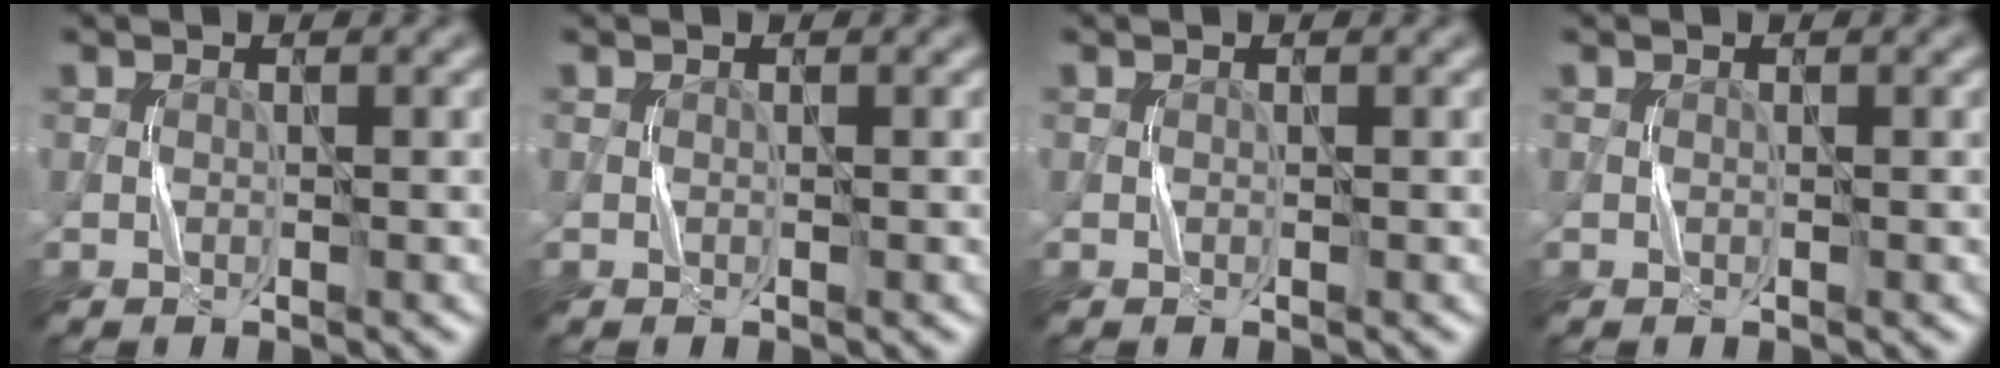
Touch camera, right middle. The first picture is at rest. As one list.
[{"total": 0.0}, {"total": 0.0}, {"total": 0.0}]